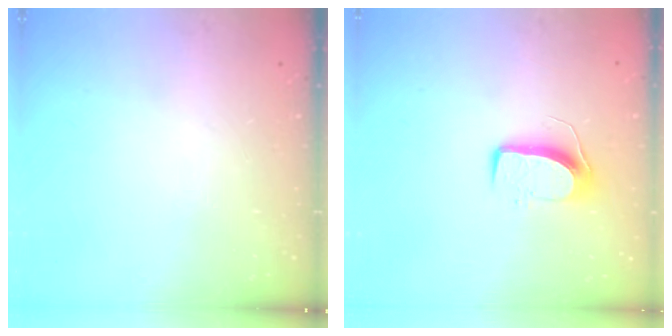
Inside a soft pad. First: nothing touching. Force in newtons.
{"total": 9.3, "press": 9.3, "slide": 0.5}